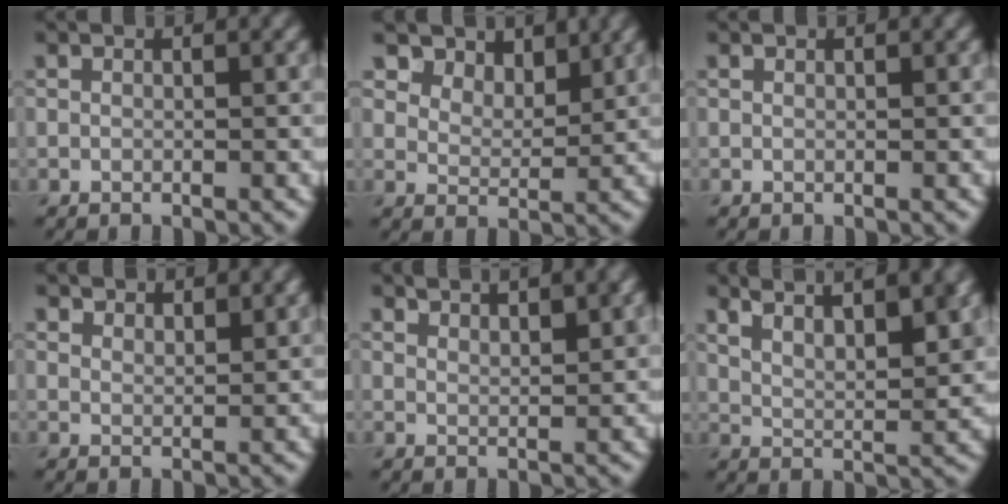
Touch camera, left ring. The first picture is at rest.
{"total": 6.9, "force": [5.2, 3.7, 2.5], "torque": [-0.066, -0.017, 0.099]}
{"total": 0.0}
{"total": 3.4, "force": [3.1, 1.0, 0.9], "torque": [-0.016, -0.008, 0.057]}
{"total": 2.6, "force": [2.3, 0.5, 1.2], "torque": [-0.007, 0.003, 0.037]}
{"total": 7.7, "force": [5.6, 2.3, 4.7], "torque": [-0.051, 0.021, 0.064]}